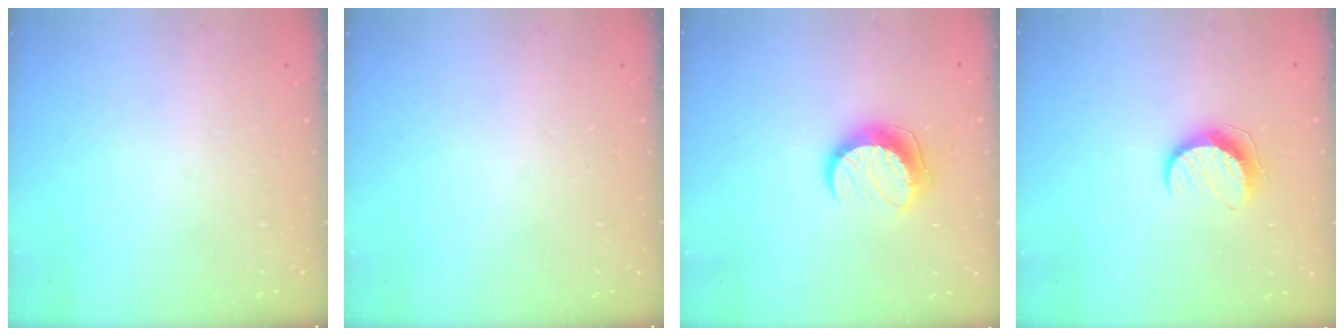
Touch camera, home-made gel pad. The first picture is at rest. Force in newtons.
{"total": 0.0}
{"total": 10.3, "press": 10.3, "slide": 0.3}
{"total": 9.7, "press": 9.6, "slide": 0.7}